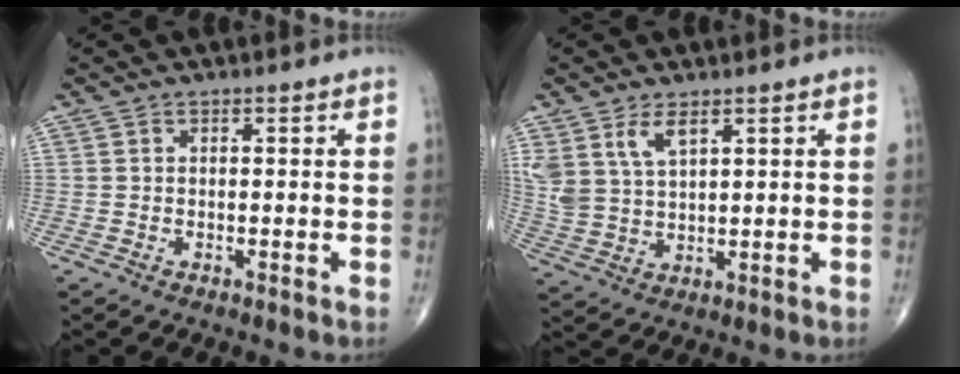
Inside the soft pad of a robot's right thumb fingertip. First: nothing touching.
{"total": 6.6, "force": [3.9, 3.1, 4.4], "torque": [-0.085, -0.015, 0.087]}